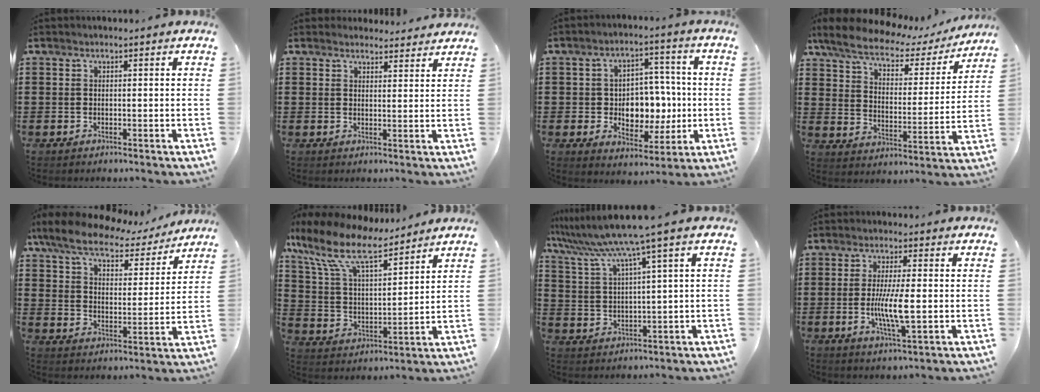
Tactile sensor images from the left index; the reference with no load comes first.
{"total": 2.7, "force": [2.6, 0.5, 0.2], "torque": [-0.003, -0.008, 0.048]}
{"total": 7.3, "force": [-0.1, 5.9, 4.4], "torque": [-0.068, 0.003, -0.005]}
{"total": 7.0, "force": [5.6, 2.3, 3.4], "torque": [-0.092, -0.026, 0.094]}
{"total": 8.2, "force": [7.1, 2.1, 3.4], "torque": [-0.096, -0.033, 0.126]}
{"total": 11.1, "force": [8.5, 3.2, 6.5], "torque": [-0.163, -0.037, 0.148]}
{"total": 7.3, "force": [5.1, -0.9, 5.1], "torque": [-0.127, -0.037, 0.082]}
{"total": 7.0, "force": [-0.7, 1.0, 6.9], "torque": [-0.131, -0.007, -0.018]}